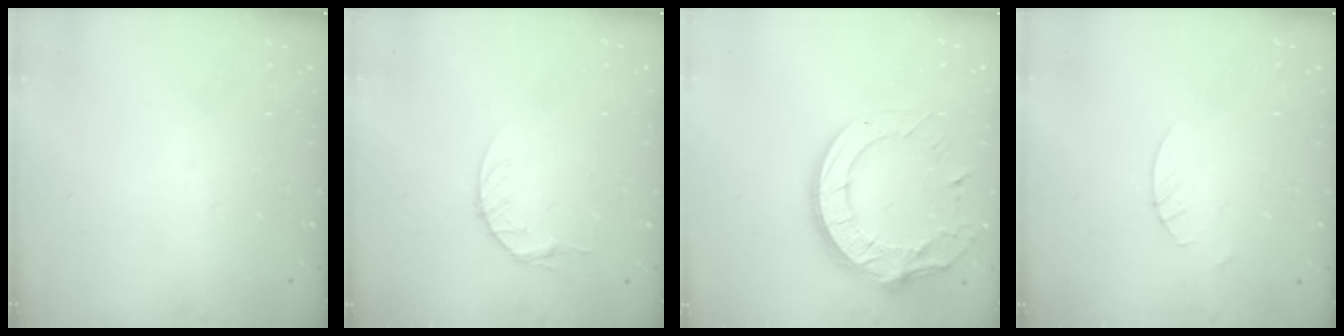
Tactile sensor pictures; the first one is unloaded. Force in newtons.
{"total": 4.6, "press": 4.6, "slide": 0.6}
{"total": 18.1, "press": 18.1, "slide": 1.3}
{"total": 1.4, "press": 1.4, "slide": 0.2}